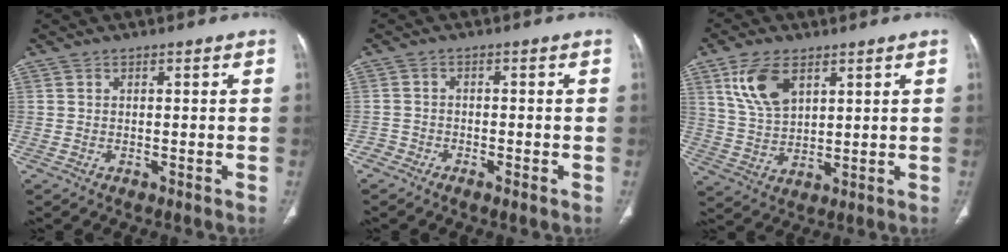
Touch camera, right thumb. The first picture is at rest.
{"total": 2.1, "force": [-1.6, 0.9, 1.0], "torque": [-0.023, 0.006, -0.033]}
{"total": 9.9, "force": [4.9, 5.5, 6.7], "torque": [-0.122, -0.015, 0.103]}